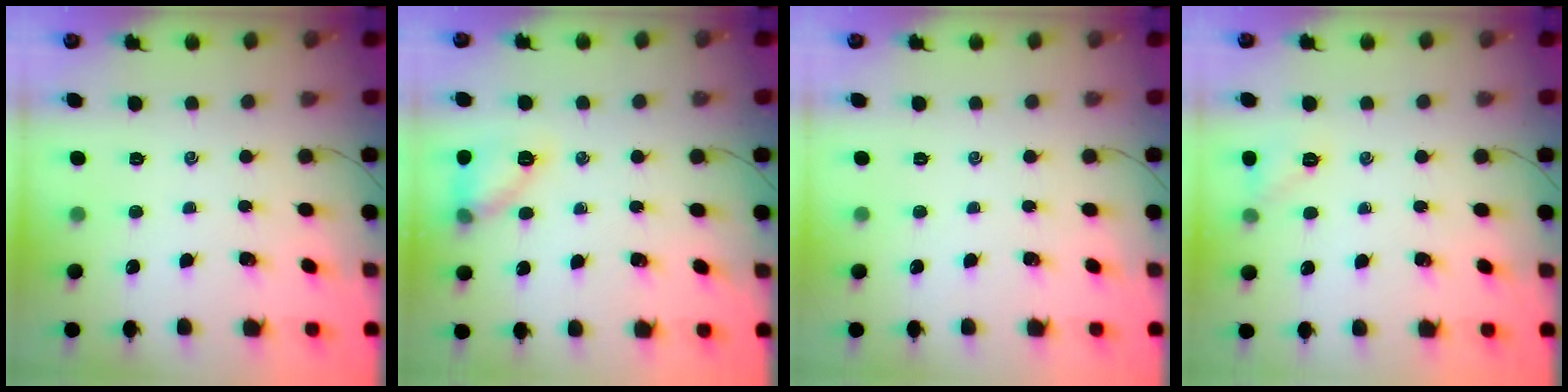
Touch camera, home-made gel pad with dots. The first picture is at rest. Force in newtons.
{"total": 10.5, "press": 10.5, "slide": 0.6}
{"total": 0.0}
{"total": 5.7, "press": 5.4, "slide": 1.6}